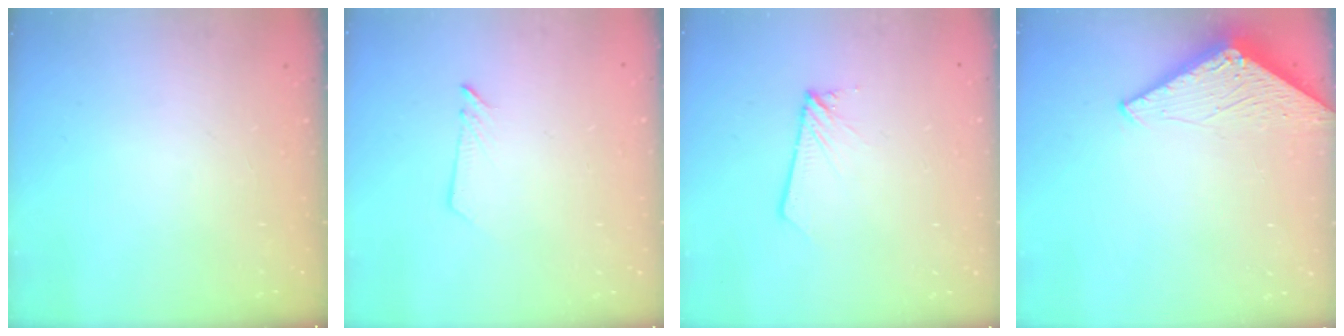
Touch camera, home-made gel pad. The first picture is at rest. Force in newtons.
{"total": 2.9, "press": 2.9, "slide": 0.3}
{"total": 2.0, "press": 2.0, "slide": 0.2}
{"total": 2.9, "press": 2.9, "slide": 0.2}